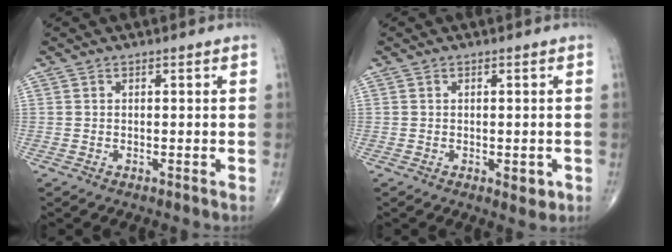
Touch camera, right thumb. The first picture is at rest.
{"total": 2.4, "force": [-0.6, 1.2, 1.9], "torque": [-0.014, -0.003, -0.004]}